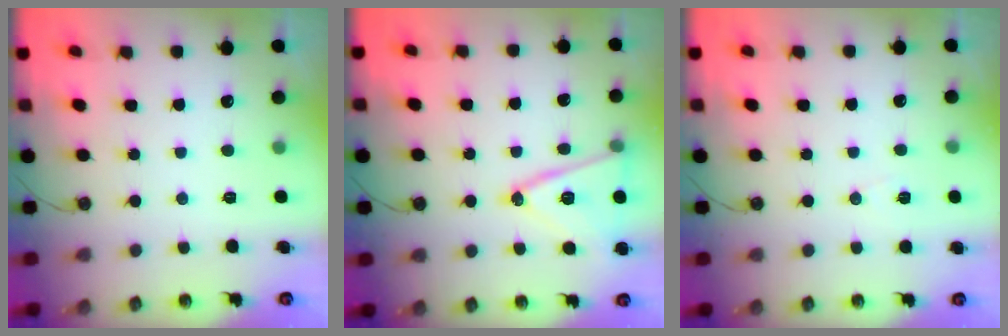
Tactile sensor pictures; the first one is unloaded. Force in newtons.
{"total": 15.6, "press": 15.2, "slide": 3.4}
{"total": 5.2, "press": 4.3, "slide": 2.9}